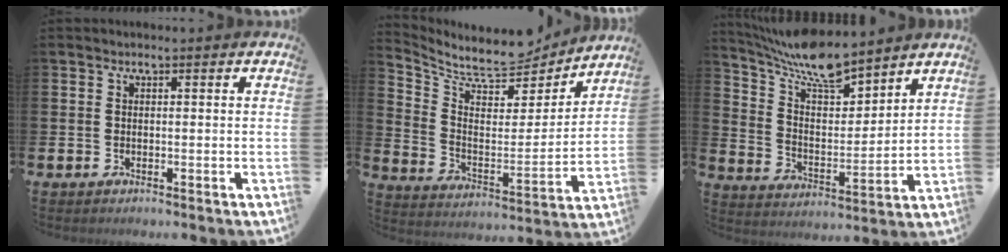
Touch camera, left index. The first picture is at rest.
{"total": 8.4, "force": [7.9, 2.2, 2.0], "torque": [-0.077, -0.066, 0.135]}
{"total": 9.8, "force": [8.9, 1.8, 3.6], "torque": [-0.110, -0.052, 0.162]}